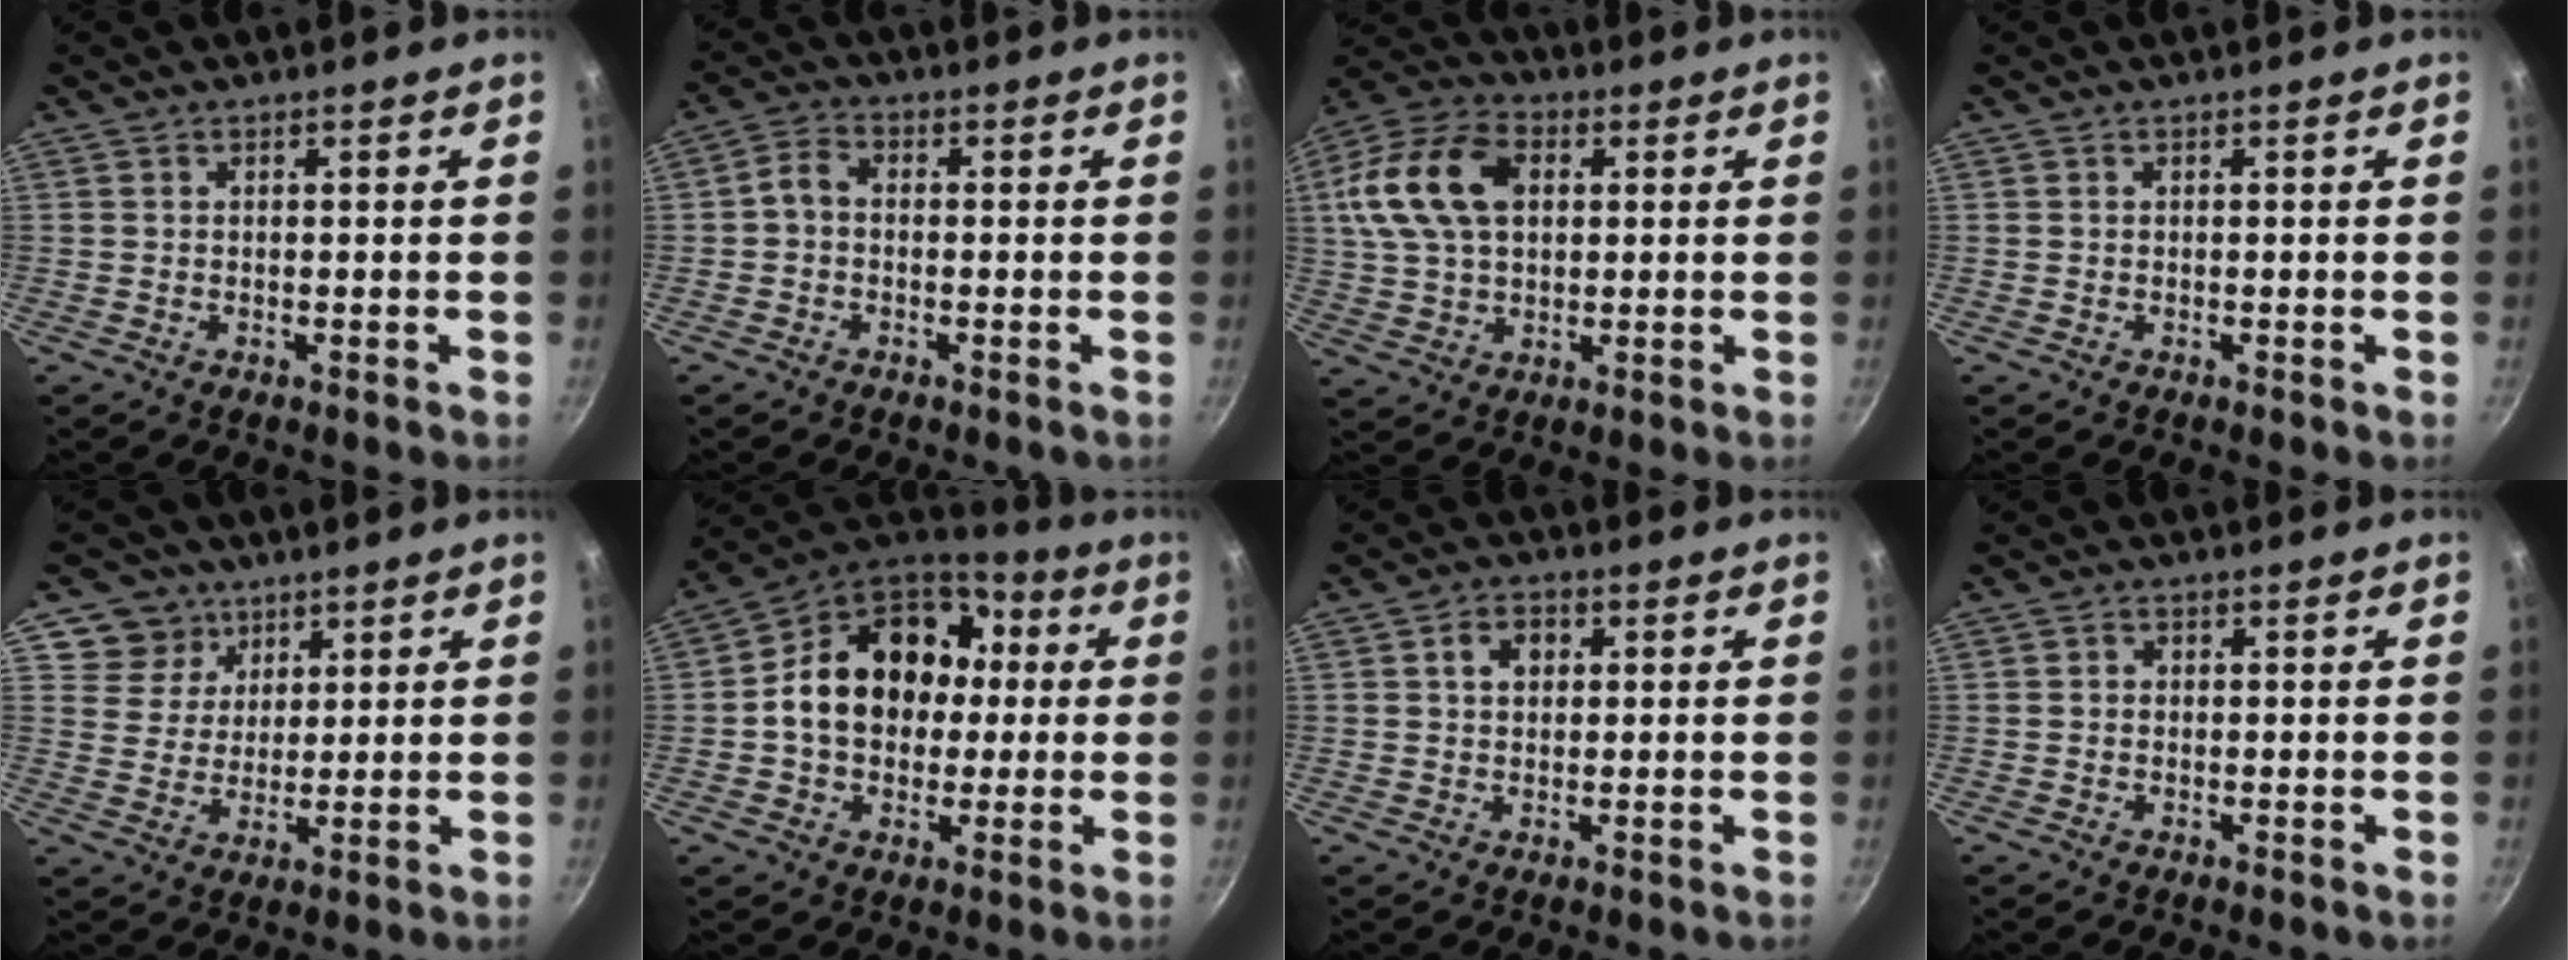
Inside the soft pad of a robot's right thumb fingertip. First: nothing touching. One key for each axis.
{"total": 3.2, "fx": -0.8, "fy": 2.3, "fz": 2.1, "tx": -0.046, "ty": 0.020, "tz": -0.025}
{"total": 16.4, "fx": 3.6, "fy": 10.9, "fz": 11.6, "tx": -0.210, "ty": 0.015, "tz": 0.056}
{"total": 0.0}
{"total": 7.2, "fx": 4.2, "fy": 5.9, "fz": 0.8, "tx": 0.021, "ty": -0.018, "tz": 0.068}
{"total": 19.4, "fx": 1.6, "fy": 15.3, "fz": 11.9, "tx": -0.172, "ty": 0.038, "tz": 0.018}
{"total": 4.3, "fx": 1.1, "fy": 3.3, "fz": 2.6, "tx": -0.025, "ty": 0.007, "tz": 0.013}
{"total": 1.1, "fx": 0.0, "fy": 1.0, "fz": 0.5, "tx": -0.008, "ty": 0.005, "tz": -0.002}